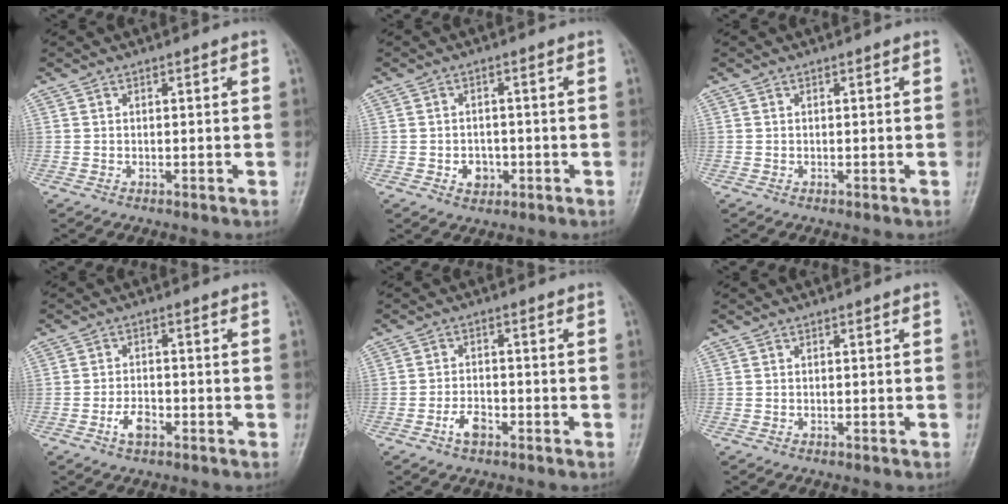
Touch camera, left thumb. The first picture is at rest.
{"total": 3.5, "force": [-1.1, 2.8, 1.7], "torque": [-0.010, 0.005, -0.012]}
{"total": 0.0}
{"total": 3.5, "force": [-1.7, 1.9, 2.4], "torque": [-0.041, 0.012, -0.031]}
{"total": 3.4, "force": [-1.9, 1.8, 2.2], "torque": [-0.037, 0.015, -0.034]}
{"total": 0.0}